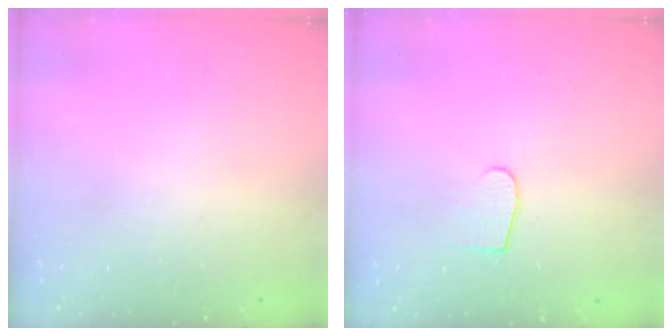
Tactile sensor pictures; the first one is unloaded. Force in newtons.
{"total": 5.8, "press": 5.8, "slide": 0.5}